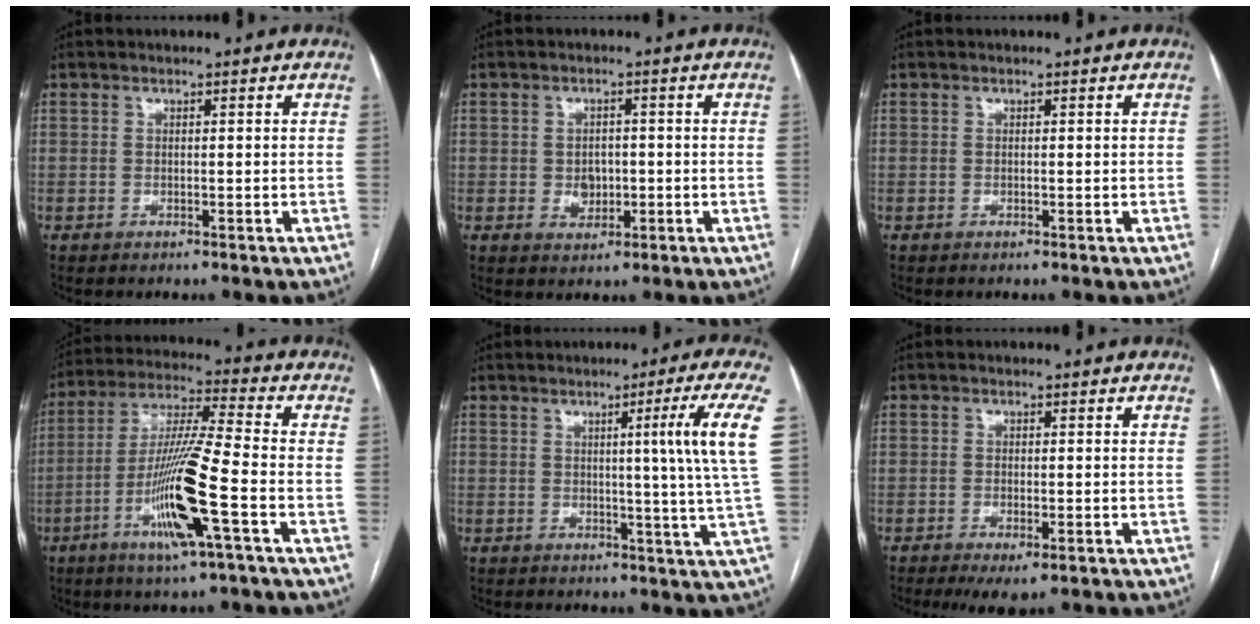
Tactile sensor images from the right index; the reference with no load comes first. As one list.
[{"total": 3.4, "force": [-0.4, 2.6, 2.1], "torque": [-0.032, 0.003, 0.001]}, {"total": 0.0}, {"total": 14.0, "force": [-5.1, -0.4, 13.0], "torque": [-0.259, -0.012, -0.101]}, {"total": 9.3, "force": [2.2, -2.9, 8.6], "torque": [-0.114, -0.011, 0.034]}, {"total": 4.4, "force": [-2.8, 1.3, 3.2], "torque": [-0.049, -0.009, -0.038]}]